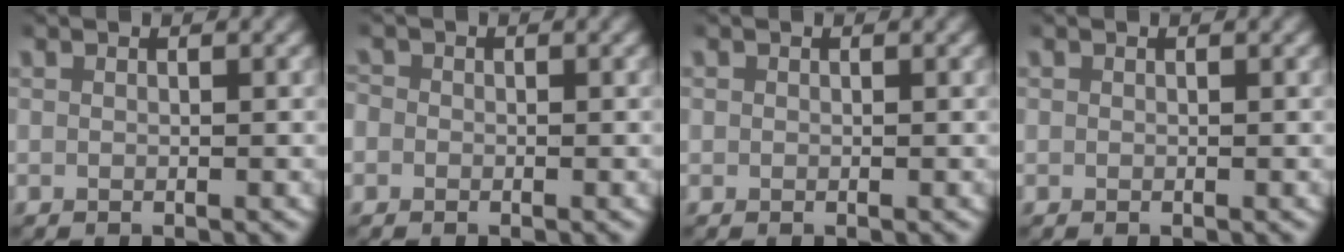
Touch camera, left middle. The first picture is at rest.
{"total": 1.8, "force": [0.0, 1.8, 0.5], "torque": [-0.018, 0.002, -0.009]}
{"total": 0.6, "force": [0.1, 0.6, 0.1], "torque": [-0.004, -0.002, 0.001]}
{"total": 0.0}